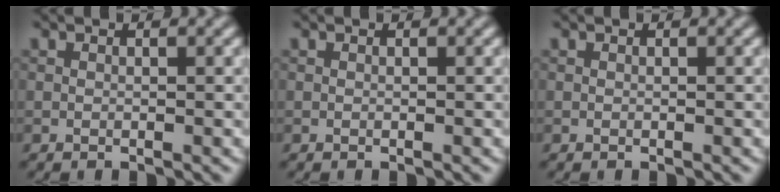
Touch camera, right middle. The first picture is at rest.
{"total": 0.0}
{"total": 0.0}